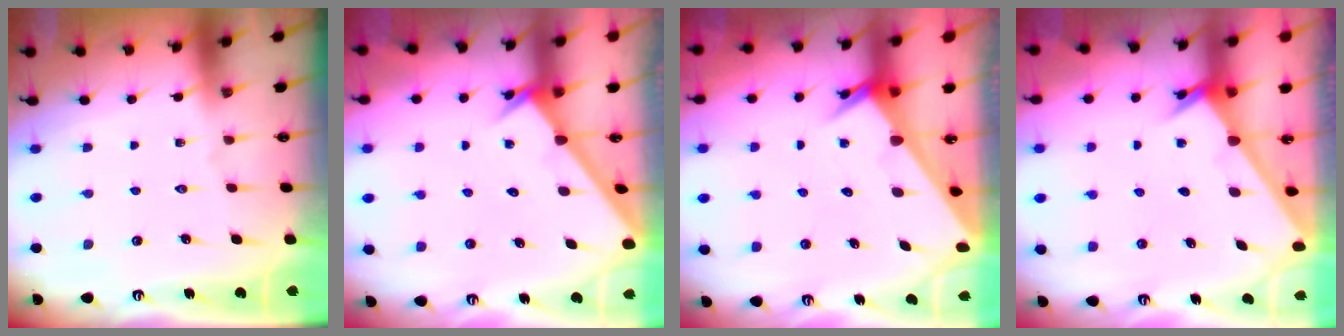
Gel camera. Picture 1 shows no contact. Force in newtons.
{"total": 2.6, "press": 2.6, "slide": 0.1}
{"total": 2.5, "press": 2.5, "slide": 0.1}
{"total": 2.4, "press": 2.4, "slide": 0.2}